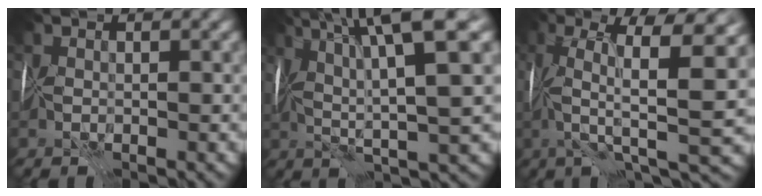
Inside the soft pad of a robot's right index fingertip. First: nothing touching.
{"total": 10.6, "force": [3.7, 1.6, 9.8], "torque": [-0.166, 0.018, 0.067]}
{"total": 10.9, "force": [1.4, 2.3, 10.5], "torque": [-0.178, 0.008, 0.026]}